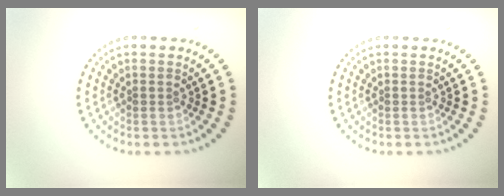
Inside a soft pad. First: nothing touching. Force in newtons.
{"total": 0.0}